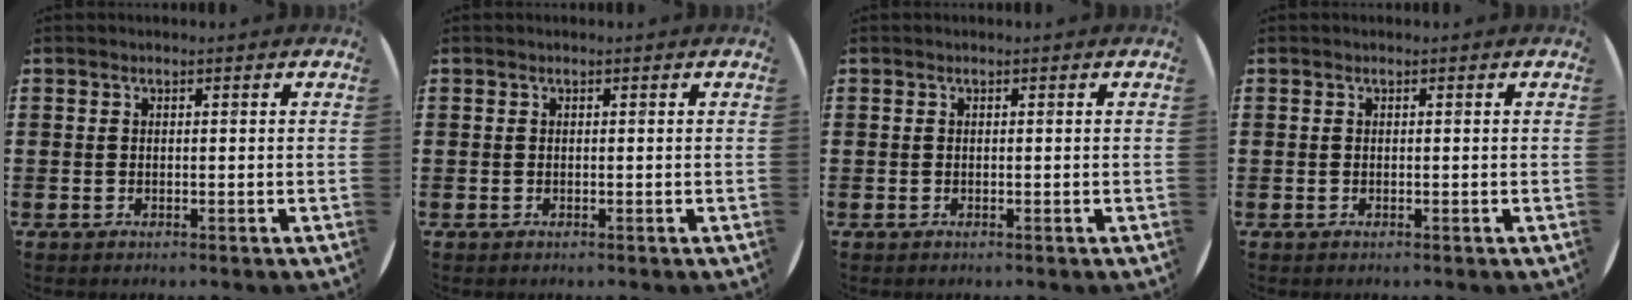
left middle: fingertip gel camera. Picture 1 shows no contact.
{"total": 0.0}
{"total": 0.0}
{"total": 0.0}